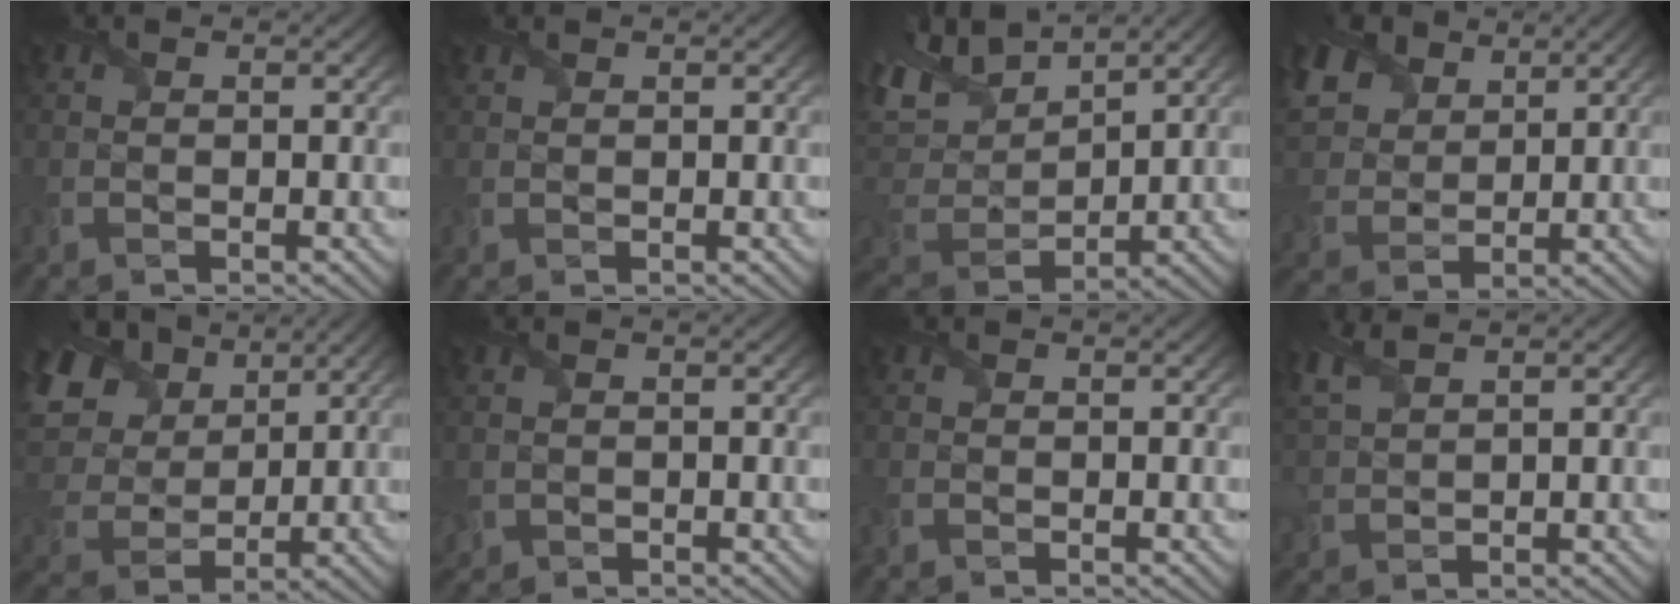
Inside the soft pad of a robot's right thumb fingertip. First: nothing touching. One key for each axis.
{"total": 0.7, "fx": 0.7, "fy": 0.1, "fz": 0.1, "tx": -0.006, "ty": 0.003, "tz": 0.018}
{"total": 12.6, "fx": 8.1, "fy": 5.4, "fz": 8.1, "tx": -0.219, "ty": 0.032, "tz": 0.148}
{"total": 9.8, "fx": 5.3, "fy": 6.5, "fz": 5.1, "tx": -0.158, "ty": 0.022, "tz": 0.100}
{"total": 13.3, "fx": 5.7, "fy": 9.1, "fz": 7.8, "tx": -0.224, "ty": 0.031, "tz": 0.104}
{"total": 1.4, "fx": -0.3, "fy": 1.3, "fz": 0.3, "tx": -0.014, "ty": -0.010, "tz": -0.007}
{"total": 0.8, "fx": -0.7, "fy": 0.4, "fz": 0.2, "tx": -0.008, "ty": -0.009, "tz": -0.014}
{"total": 4.6, "fx": 3.4, "fy": 1.4, "fz": 2.8, "tx": -0.087, "ty": 0.016, "tz": 0.074}